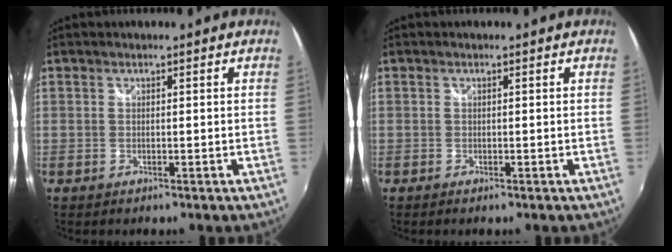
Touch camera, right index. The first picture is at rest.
{"total": 0.0}